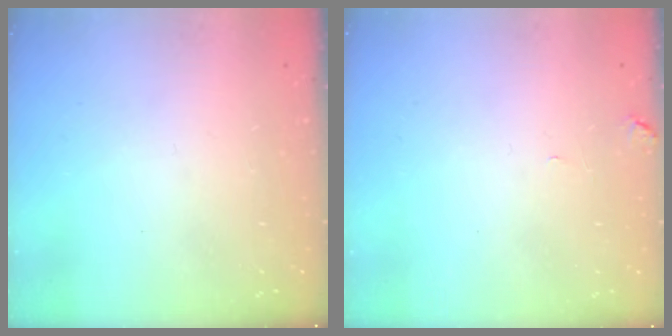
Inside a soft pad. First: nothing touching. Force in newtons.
{"total": 0.0}